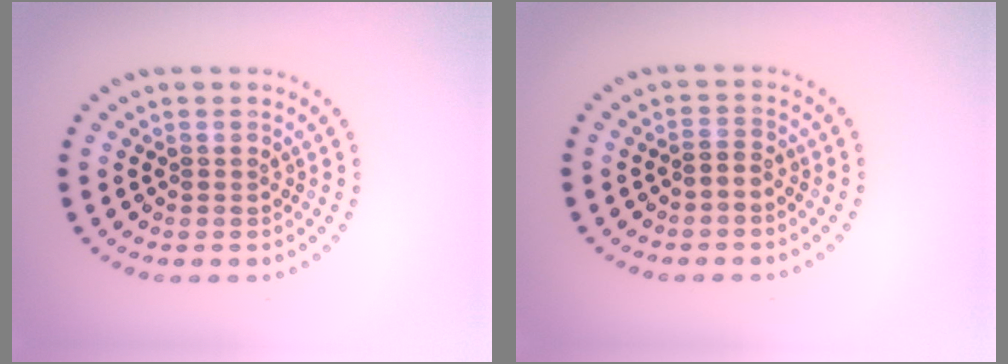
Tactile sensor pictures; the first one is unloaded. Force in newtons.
{"total": 1.2, "press": 1.0, "slide": 0.7}